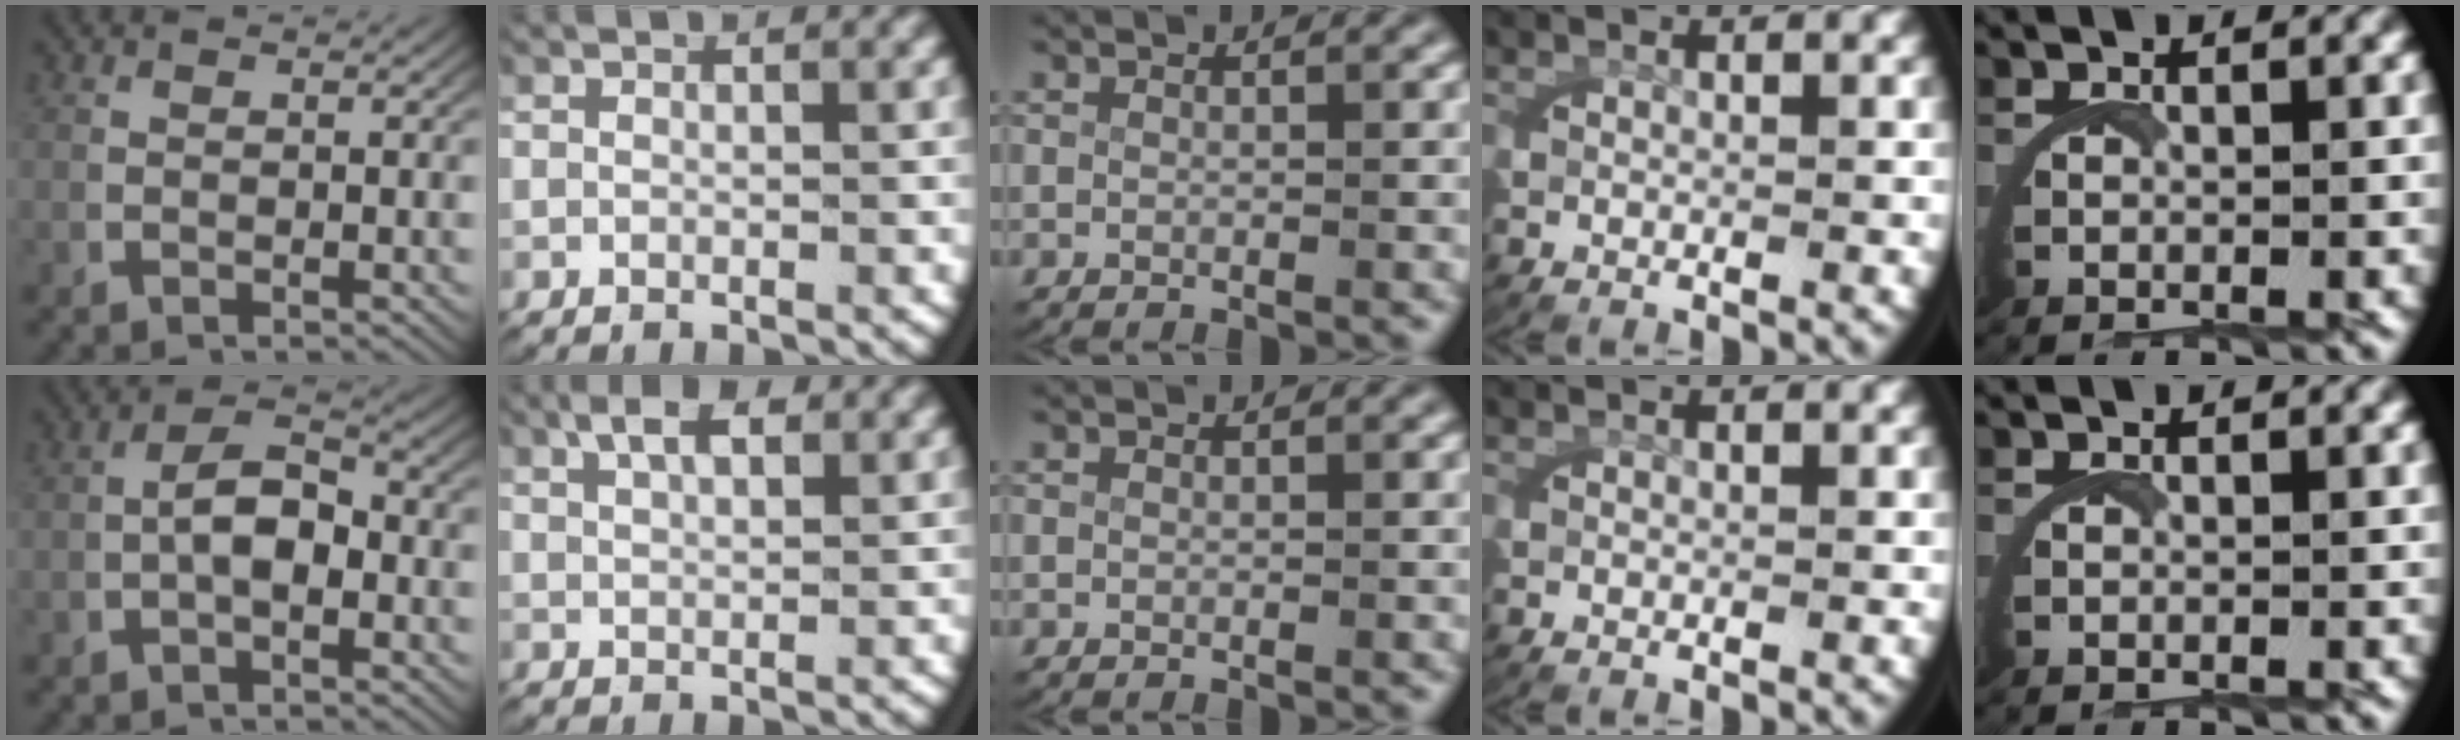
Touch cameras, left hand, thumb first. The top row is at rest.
{"thumb": {"total": 5.1, "force": [-0.4, 2.9, 4.1], "torque": [-0.072, -0.008, -0.004]}, "index": {"total": 3.4, "force": [2.3, 1.1, 2.2], "torque": [-0.041, 0.004, 0.043]}}